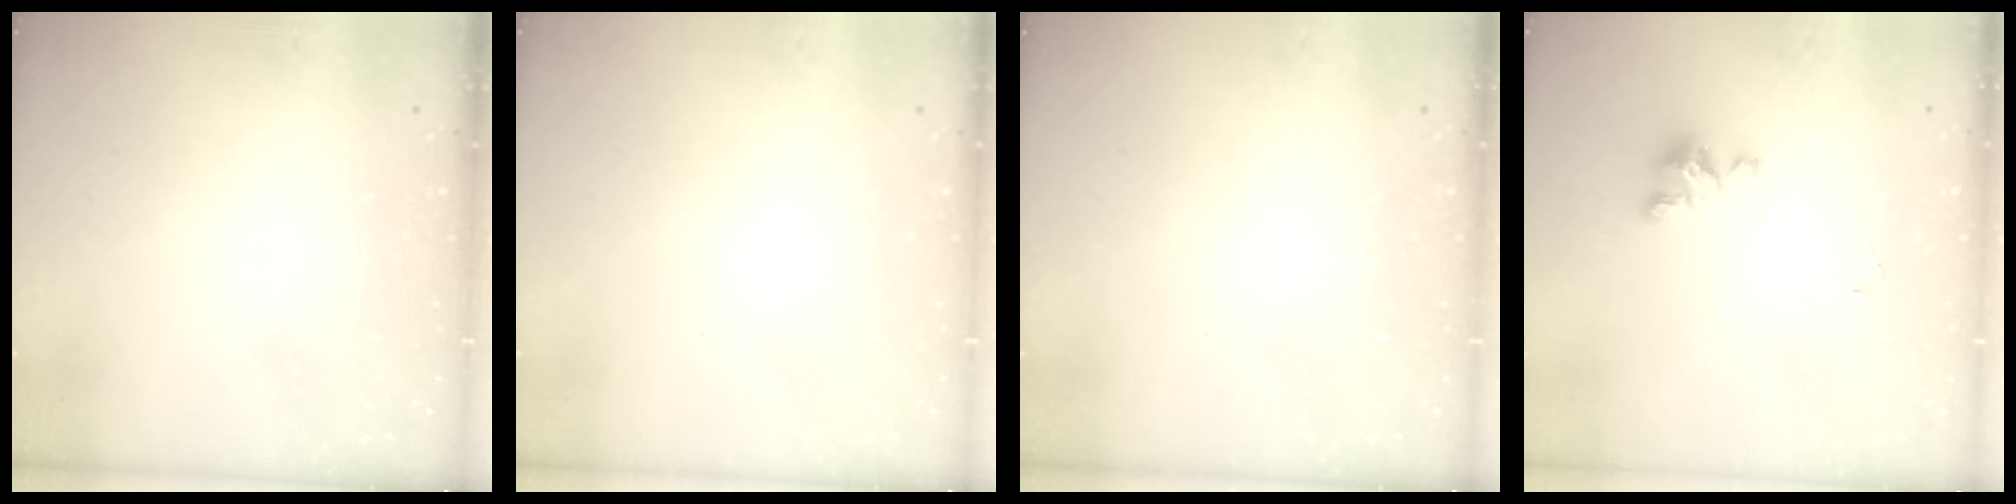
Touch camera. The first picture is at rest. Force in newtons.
{"total": 0.0}
{"total": 0.0}
{"total": 3.9, "press": 3.9, "slide": 0.2}